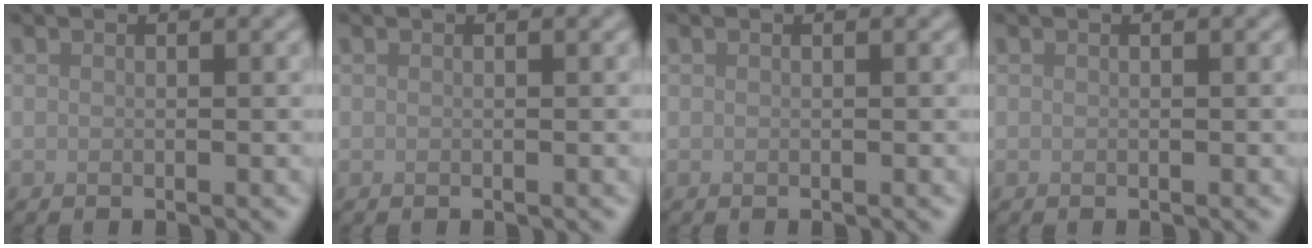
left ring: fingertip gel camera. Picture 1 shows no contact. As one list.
[{"total": 0.0}, {"total": 0.0}, {"total": 0.0}]